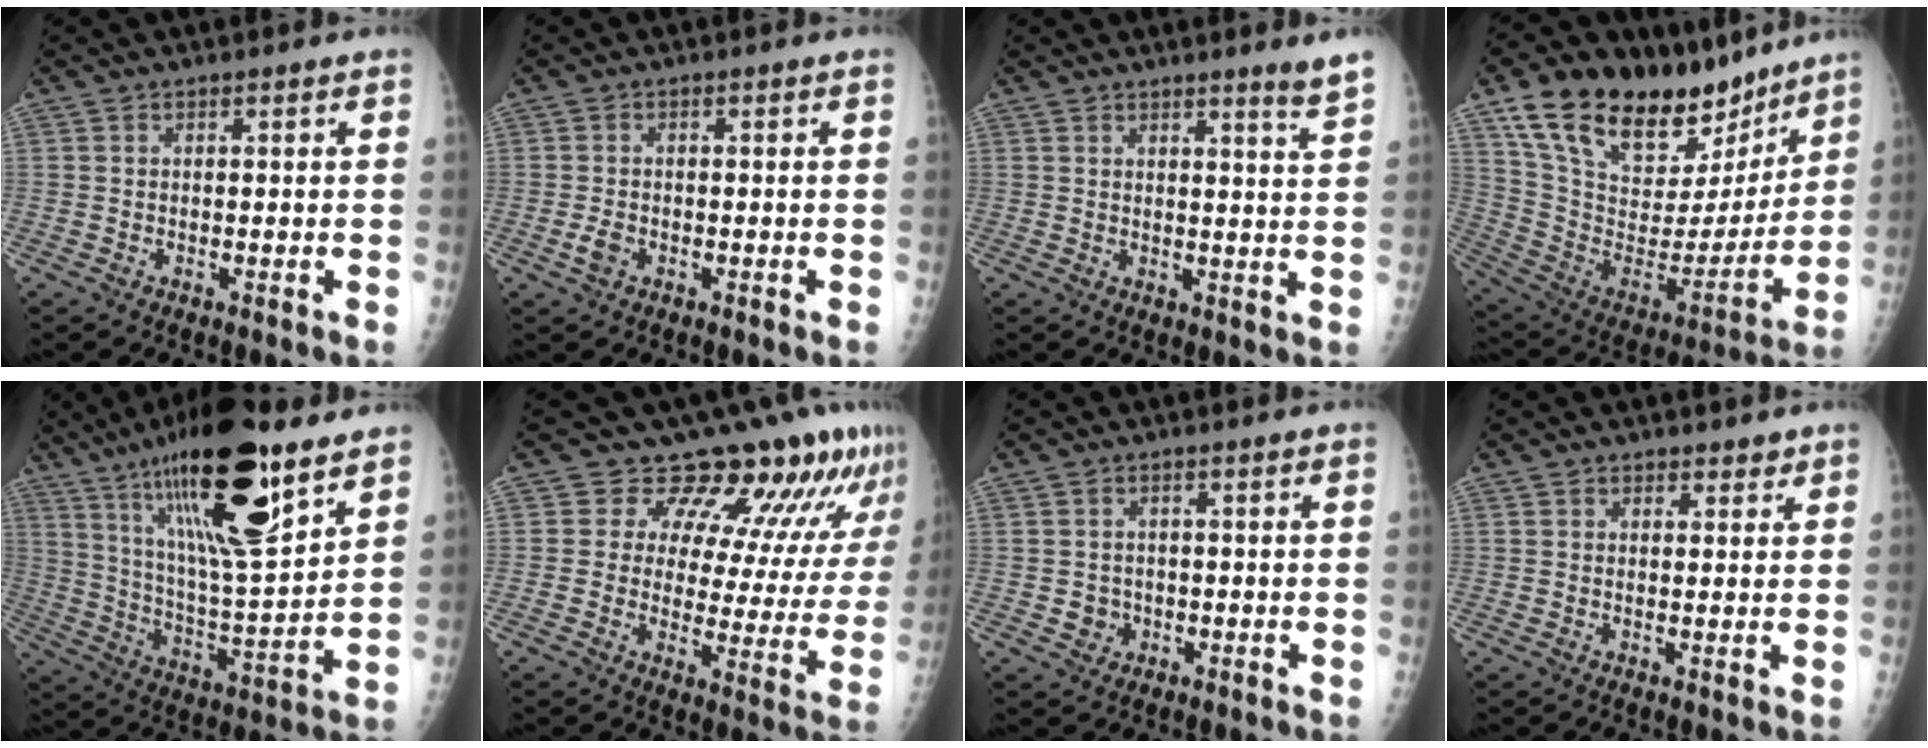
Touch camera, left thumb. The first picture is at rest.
{"total": 2.3, "force": [-0.8, 1.6, 1.4], "torque": [-0.026, 0.001, -0.015]}
{"total": 4.0, "force": [3.2, -0.6, 2.2], "torque": [-0.031, -0.035, 0.041]}
{"total": 29.1, "force": [20.9, 13.3, 15.4], "torque": [-0.223, -0.062, 0.349]}
{"total": 24.3, "force": [14.4, 5.6, 18.8], "torque": [-0.314, -0.053, 0.251]}
{"total": 16.7, "force": [13.6, 7.3, 6.4], "torque": [-0.023, -0.079, 0.151]}
{"total": 2.7, "force": [-0.5, 2.6, 0.7], "torque": [0.003, 0.005, -0.003]}
{"total": 2.4, "force": [1.6, 1.9, 0.0], "torque": [0.028, -0.007, 0.013]}